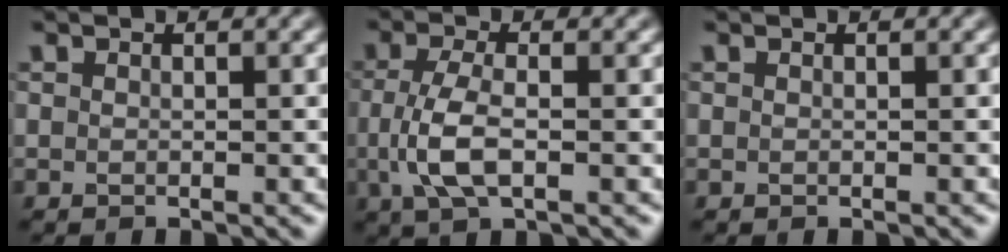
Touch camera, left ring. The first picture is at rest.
{"total": 4.1, "force": [-0.6, 1.7, 3.7], "torque": [-0.091, -0.003, -0.015]}
{"total": 0.0}